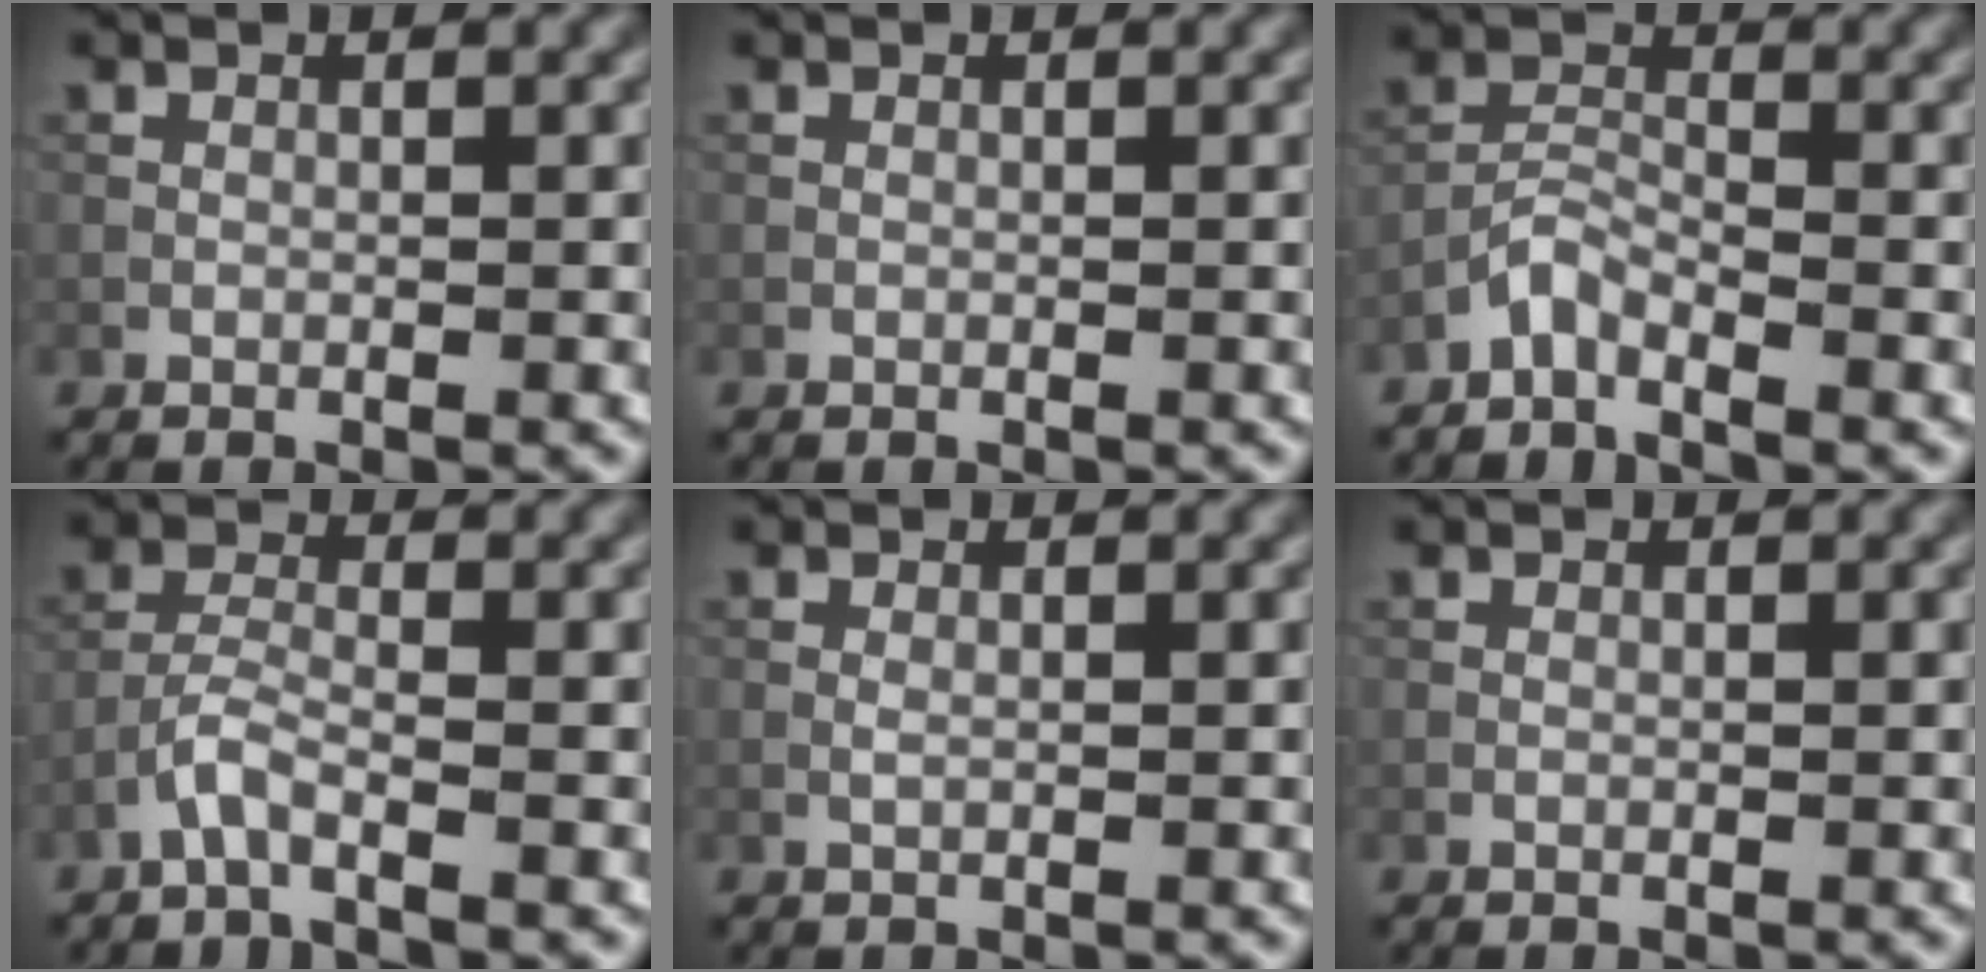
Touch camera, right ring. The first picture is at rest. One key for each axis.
{"total": 0.0}
{"total": 2.4, "fx": -2.1, "fy": 0.6, "fz": 1.0, "tx": -0.020, "ty": 0.009, "tz": -0.049}
{"total": 2.5, "fx": -1.8, "fy": 0.5, "fz": 1.7, "tx": -0.037, "ty": 0.006, "tz": -0.046}
{"total": 0.5, "fx": -0.1, "fy": 0.1, "fz": 0.5, "tx": -0.012, "ty": 0.000, "tz": -0.002}
{"total": 0.0}